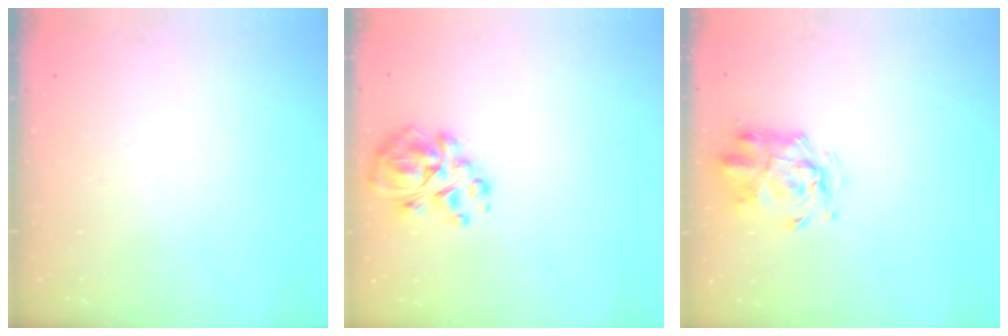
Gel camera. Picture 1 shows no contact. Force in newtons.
{"total": 10.7, "press": 10.1, "slide": 3.4}
{"total": 3.4, "press": 3.1, "slide": 1.5}